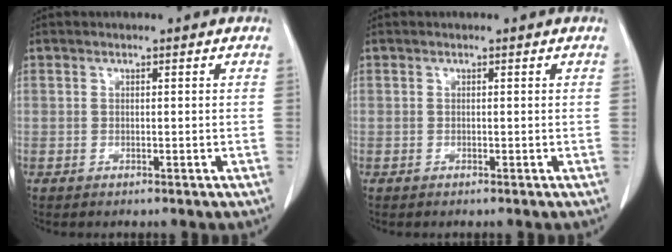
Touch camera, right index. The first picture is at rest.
{"total": 0.0}